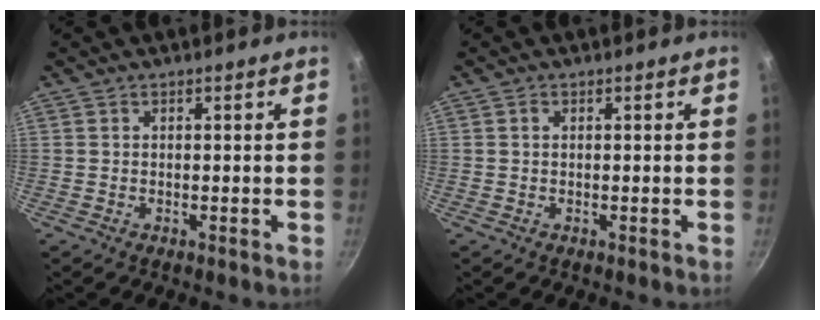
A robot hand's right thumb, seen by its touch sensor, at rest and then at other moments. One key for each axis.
{"total": 0.8, "fx": 0.2, "fy": 0.6, "fz": 0.5, "tx": -0.008, "ty": 0.004, "tz": 0.002}